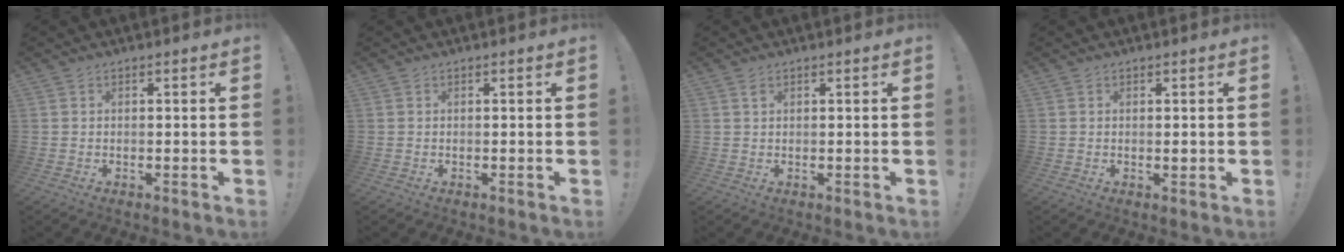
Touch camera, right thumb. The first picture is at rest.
{"total": 0.0}
{"total": 1.1, "force": [0.6, 0.5, 0.8], "torque": [-0.008, -0.002, 0.008]}
{"total": 0.6, "force": [-0.1, 0.4, 0.5], "torque": [-0.001, -0.003, -0.003]}